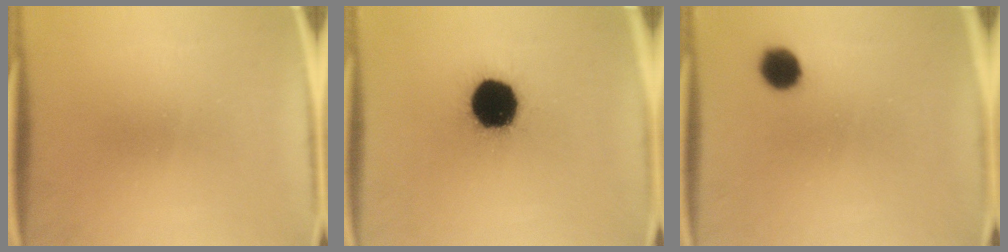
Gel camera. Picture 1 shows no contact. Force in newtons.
{"total": 19.2}
{"total": 5.1}